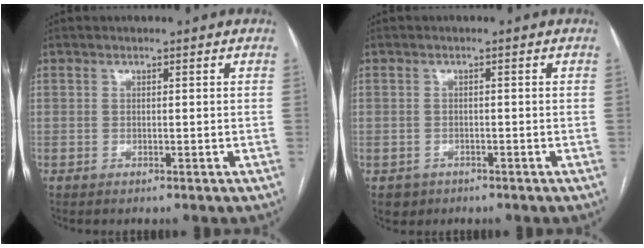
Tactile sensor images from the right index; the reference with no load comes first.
{"total": 2.3, "force": [-1.2, 1.9, 0.2], "torque": [-0.004, 0.005, -0.016]}